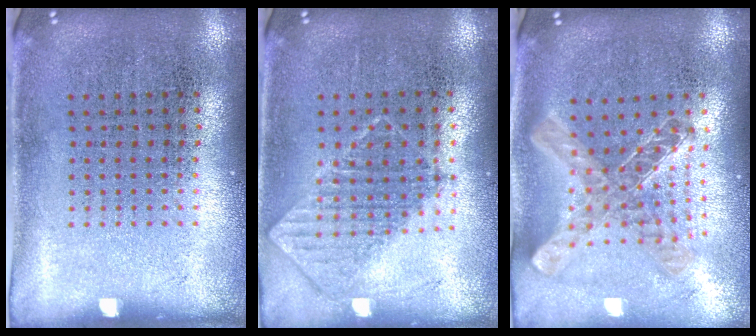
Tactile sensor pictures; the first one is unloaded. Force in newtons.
{"total": 0.8, "press": 0.8, "slide": 0.1}
{"total": 1.2, "press": 1.1, "slide": 0.5}